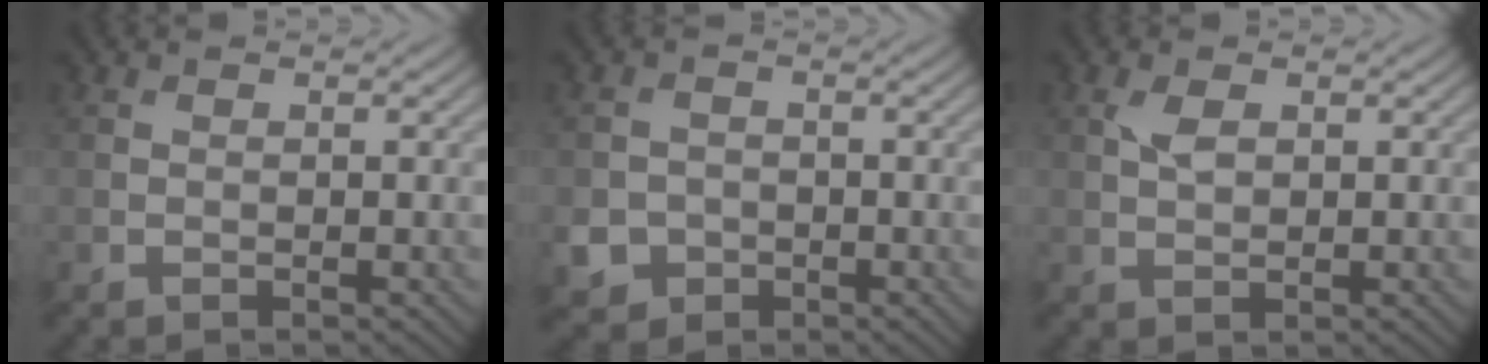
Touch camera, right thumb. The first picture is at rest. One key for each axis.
{"total": 3.5, "fx": -1.6, "fy": 3.0, "fz": 1.0, "tx": -0.024, "ty": -0.009, "tz": -0.033}
{"total": 2.1, "fx": 0.7, "fy": 1.2, "fz": 1.6, "tx": -0.039, "ty": 0.000, "tz": 0.015}